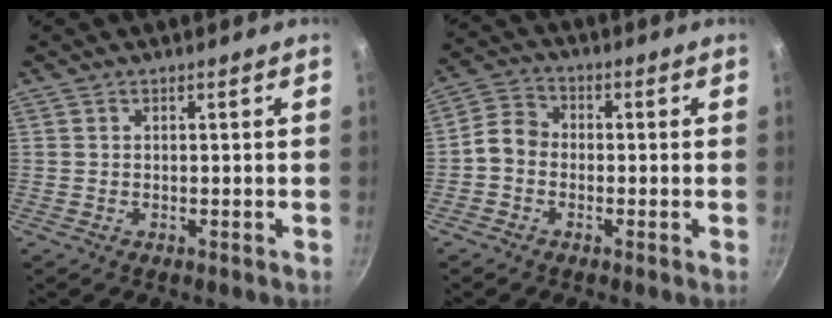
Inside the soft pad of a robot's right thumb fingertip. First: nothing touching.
{"total": 5.0, "force": [-1.3, 4.1, 2.6], "torque": [-0.035, 0.022, -0.042]}